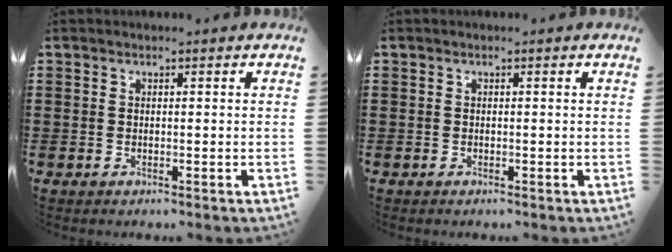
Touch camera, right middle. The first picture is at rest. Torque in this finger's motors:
{"motor_torque": [0.01, 0.03, -0.03, 0.02]}